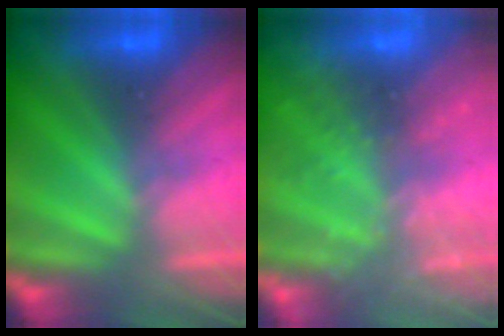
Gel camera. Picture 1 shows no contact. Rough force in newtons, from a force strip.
{"total": 9.3}